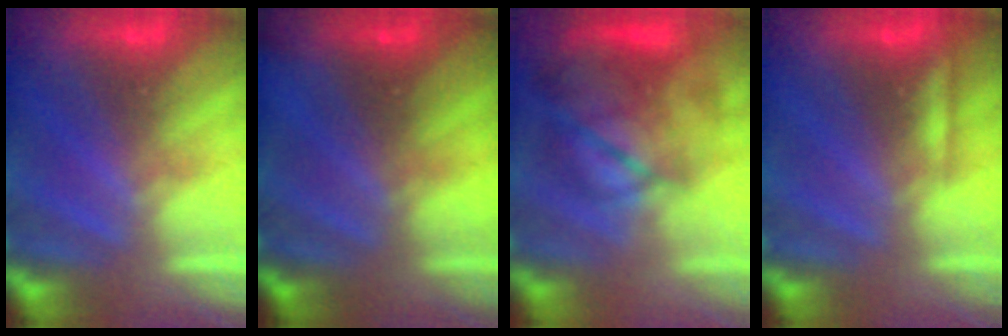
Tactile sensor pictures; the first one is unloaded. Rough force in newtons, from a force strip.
{"total": 2.1}
{"total": 7.8}
{"total": 2.3}